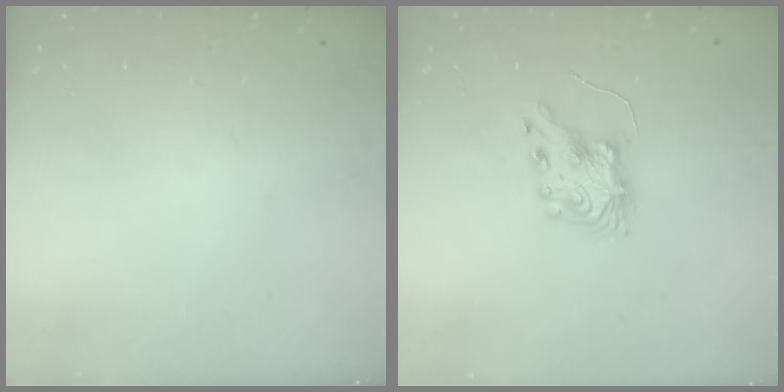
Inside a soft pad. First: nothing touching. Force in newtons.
{"total": 8.4, "press": 8.4, "slide": 0.2}